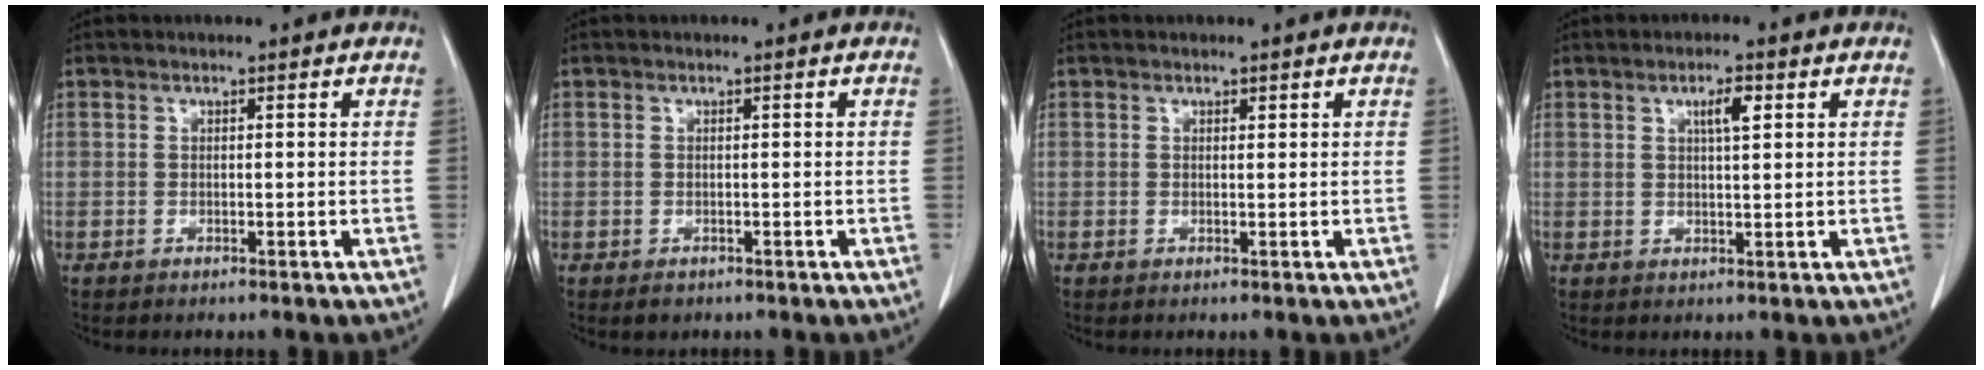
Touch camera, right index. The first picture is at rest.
{"total": 1.2, "force": [-0.8, 0.8, 0.5], "torque": [-0.012, 0.000, -0.006]}
{"total": 0.0}
{"total": 3.0, "force": [1.3, 0.5, 2.7], "torque": [-0.049, 0.001, 0.022]}